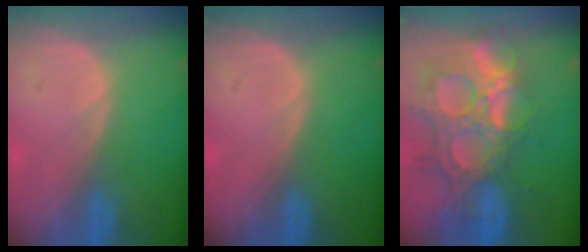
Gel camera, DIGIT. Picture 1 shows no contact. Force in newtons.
{"total": 0.0}
{"total": 14.3, "press": 11.9, "slide": 7.8}